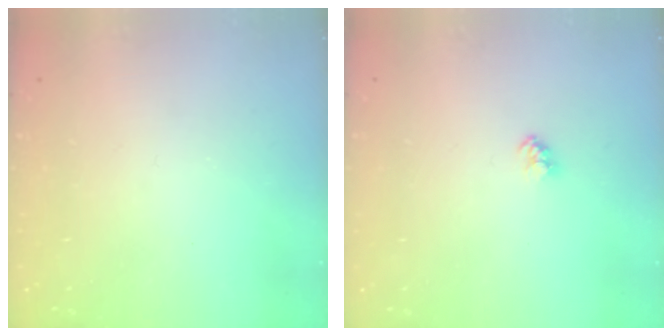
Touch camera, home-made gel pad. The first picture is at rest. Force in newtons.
{"total": 2.4, "press": 2.4, "slide": 0.1}